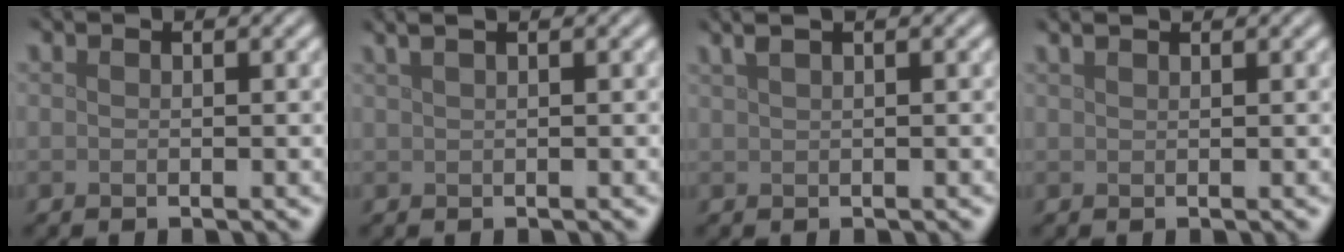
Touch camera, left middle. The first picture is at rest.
{"total": 3.6, "force": [2.0, 1.7, 2.4], "torque": [-0.023, 0.024, 0.008]}
{"total": 3.0, "force": [1.8, 1.3, 2.1], "torque": [-0.023, 0.016, 0.009]}
{"total": 1.4, "force": [1.2, 0.4, 0.7], "torque": [-0.010, 0.002, 0.010]}